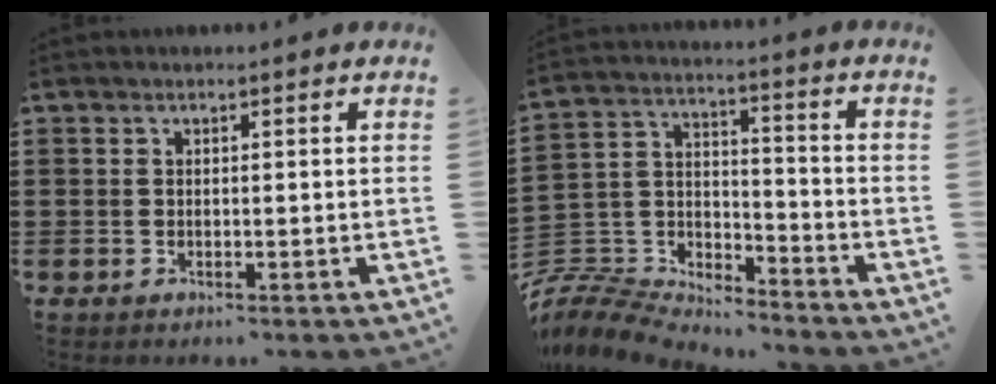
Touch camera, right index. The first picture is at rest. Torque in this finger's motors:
{"motor_torque": [-0.86, -1.28, 0.63, 0.07]}